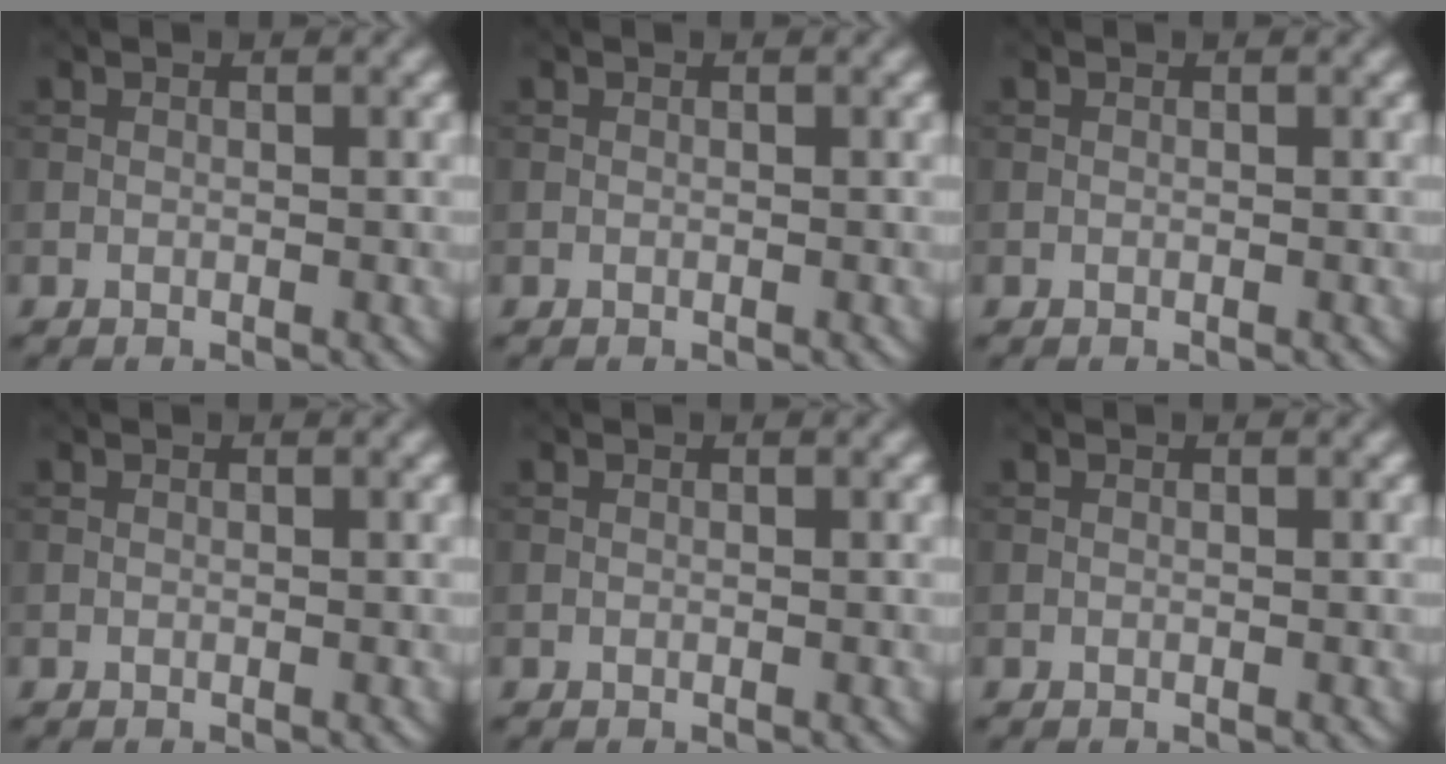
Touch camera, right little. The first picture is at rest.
{"total": 0.0}
{"total": 0.0}
{"total": 0.0}
{"total": 0.0}
{"total": 0.0}